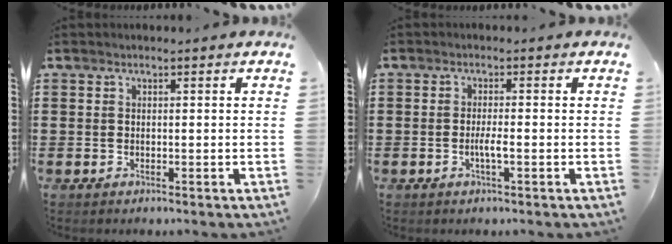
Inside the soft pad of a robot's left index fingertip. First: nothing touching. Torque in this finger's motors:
{"motor_torque": [0.22, 0.17, 0.08, 0.03]}